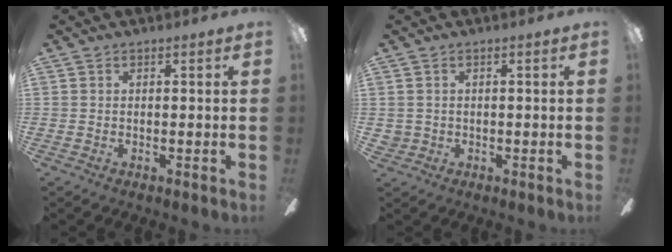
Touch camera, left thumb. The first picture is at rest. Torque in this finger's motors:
{"motor_torque": [-0.01, 0.01, -0.05, -0.06, -0.03]}